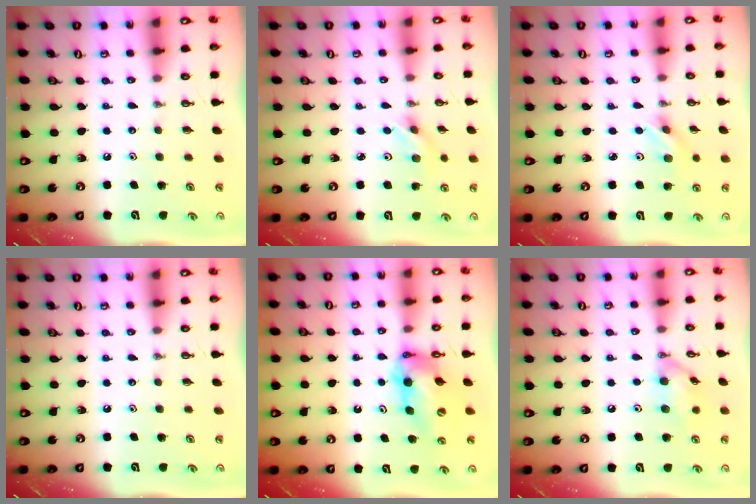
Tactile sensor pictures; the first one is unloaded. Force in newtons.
{"total": 2.9, "press": 2.8, "slide": 0.8}
{"total": 3.2, "press": 3.1, "slide": 0.8}
{"total": 0.0}
{"total": 10.9, "press": 10.8, "slide": 1.0}
{"total": 10.8, "press": 10.8, "slide": 0.3}